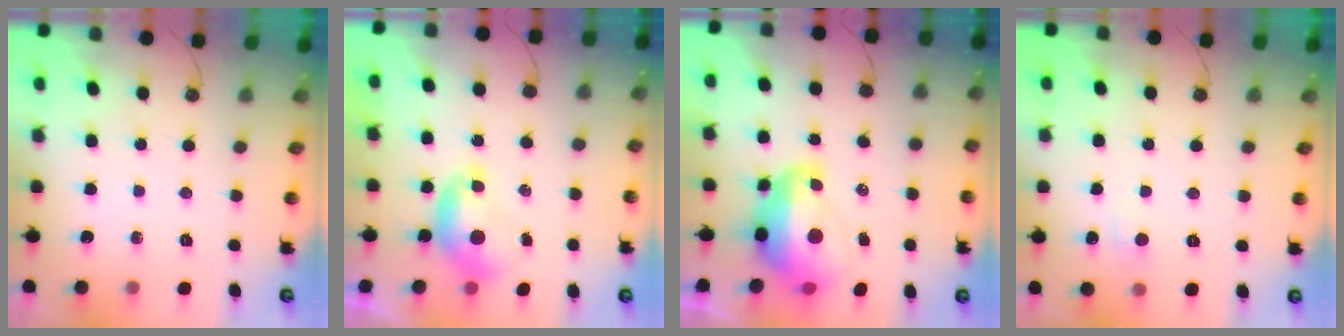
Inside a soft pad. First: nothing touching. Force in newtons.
{"total": 0.0}
{"total": 6.6, "press": 6.6, "slide": 1.0}
{"total": 2.3, "press": 2.3, "slide": 0.4}